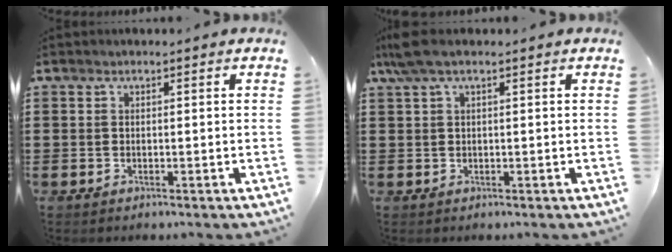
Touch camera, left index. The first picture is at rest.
{"total": 2.7, "force": [1.0, 0.4, 2.4], "torque": [-0.062, -0.005, 0.014]}